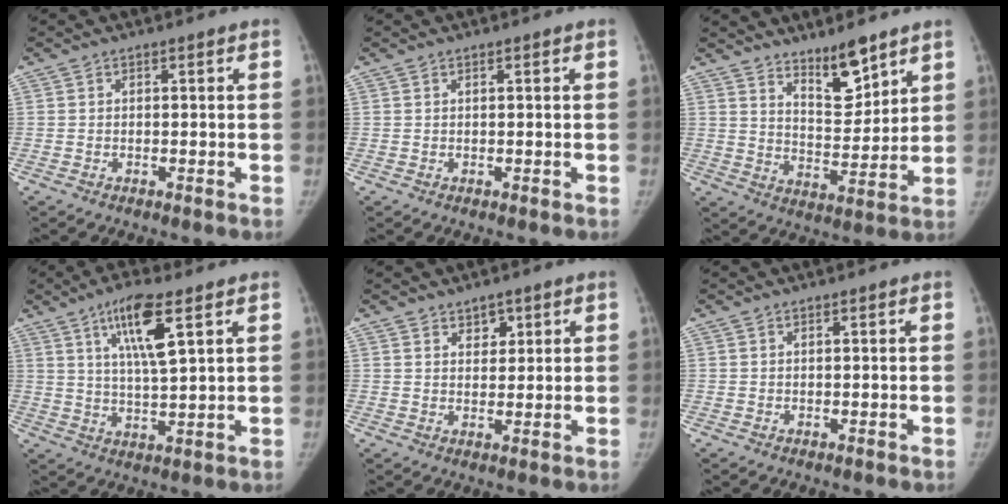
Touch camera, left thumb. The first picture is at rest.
{"total": 0.0}
{"total": 9.3, "force": [7.0, 3.0, 5.4], "torque": [-0.067, -0.065, 0.128]}
{"total": 10.0, "force": [4.8, 1.9, 8.6], "torque": [-0.156, -0.023, 0.092]}
{"total": 3.1, "force": [2.0, 2.0, 1.3], "torque": [0.001, -0.014, 0.034]}
{"total": 0.0}